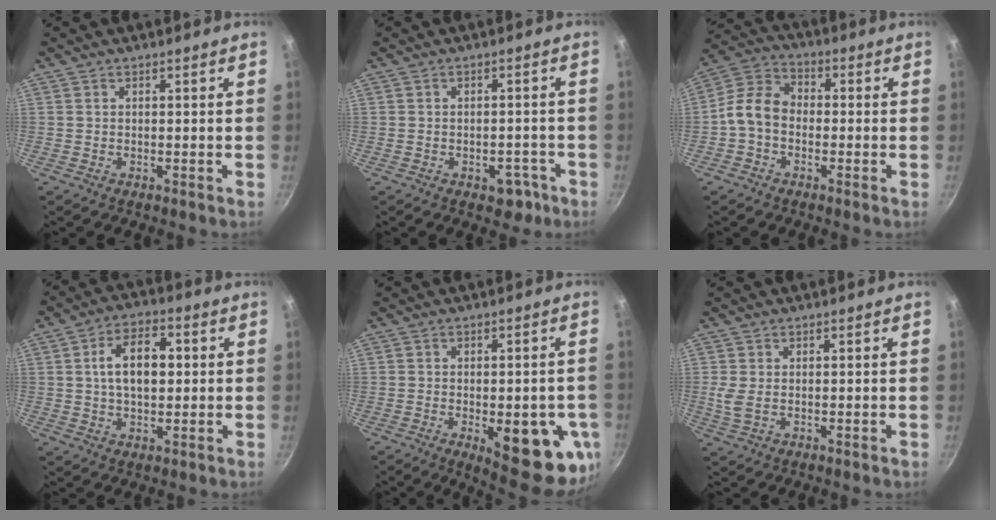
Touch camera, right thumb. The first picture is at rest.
{"total": 3.9, "force": [-2.2, 2.5, 2.0], "torque": [-0.005, 0.017, -0.023]}
{"total": 8.5, "force": [-1.4, 6.4, 5.5], "torque": [-0.096, 0.033, -0.042]}
{"total": 10.1, "force": [1.4, 5.8, 8.2], "torque": [-0.125, 0.012, 0.021]}
{"total": 15.8, "force": [-5.1, 6.3, 13.5], "torque": [-0.128, 0.005, -0.044]}
{"total": 2.7, "force": [0.1, 1.5, 2.2], "torque": [-0.065, -0.002, 0.006]}